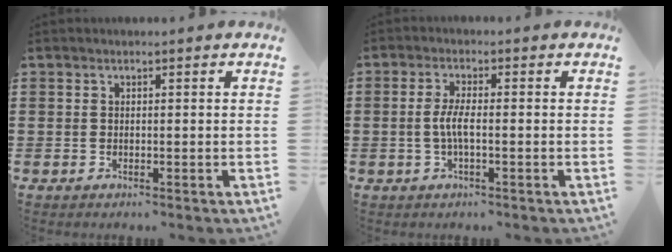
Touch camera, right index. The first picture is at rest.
{"total": 3.4, "force": [-0.7, 0.3, 3.4], "torque": [-0.081, -0.007, -0.021]}